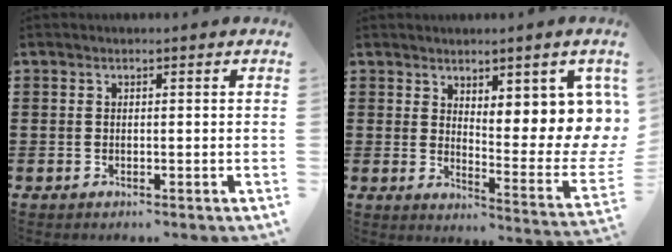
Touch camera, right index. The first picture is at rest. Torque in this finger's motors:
{"motor_torque": [0.78, 0.46, 0.43, 0.09]}